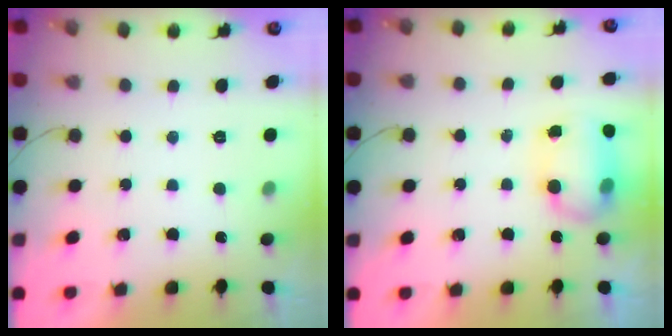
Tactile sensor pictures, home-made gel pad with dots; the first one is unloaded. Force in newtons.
{"total": 8.4, "press": 8.3, "slide": 1.0}